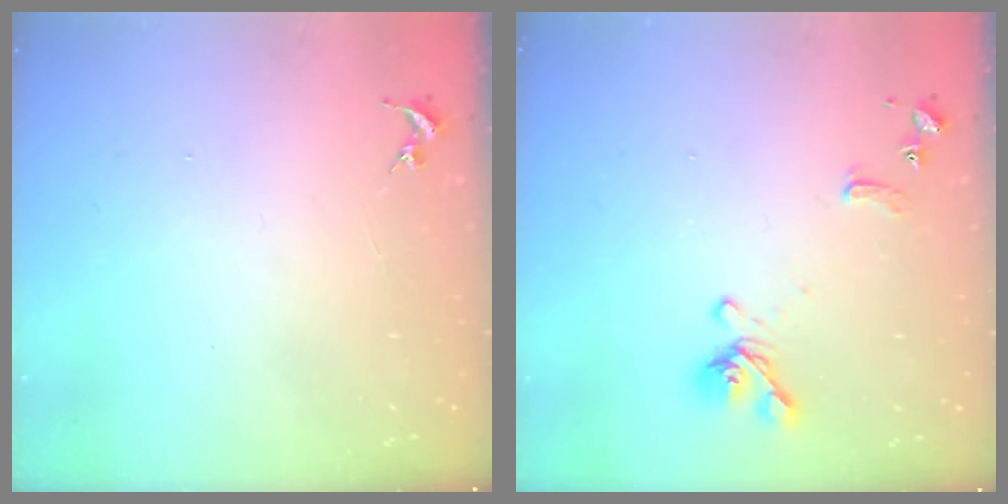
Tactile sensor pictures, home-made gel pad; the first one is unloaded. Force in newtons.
{"total": 11.1, "press": 11.0, "slide": 1.3}